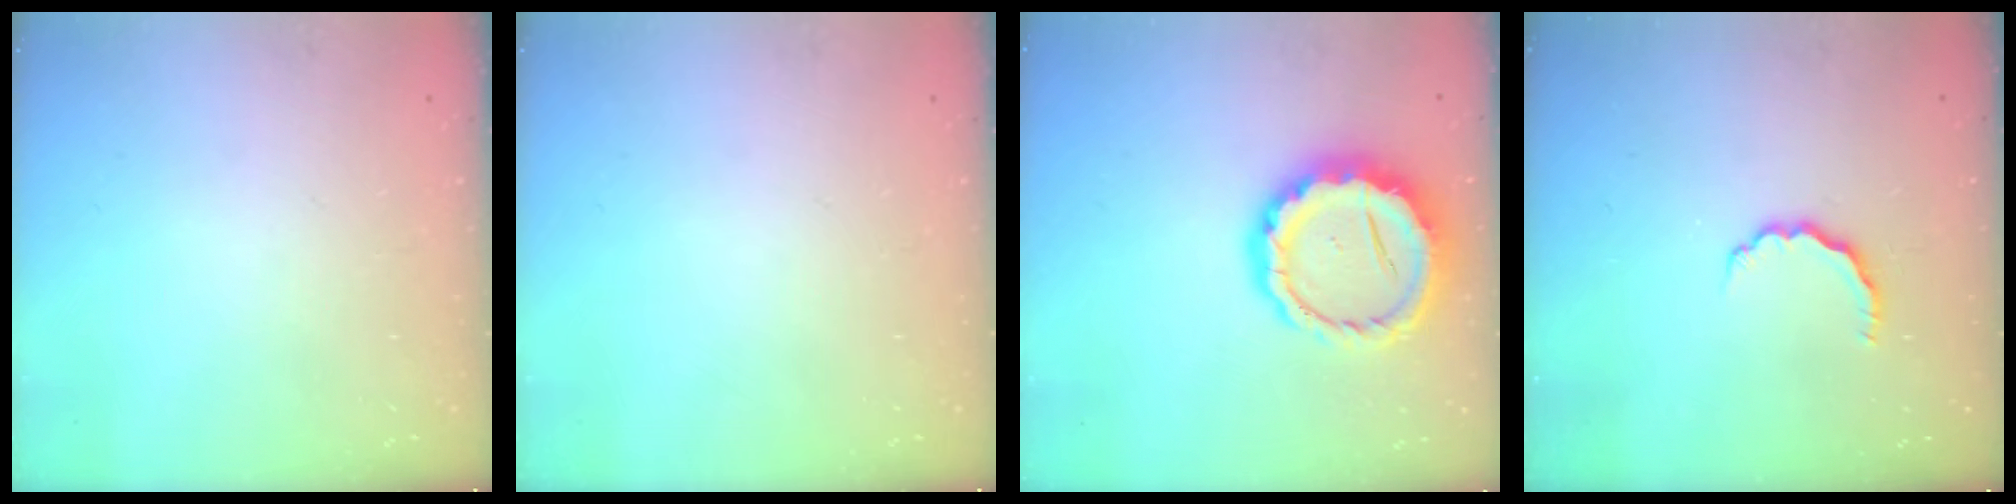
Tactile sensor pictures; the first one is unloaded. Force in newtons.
{"total": 0.0}
{"total": 13.9, "press": 13.6, "slide": 2.5}
{"total": 4.9, "press": 4.8, "slide": 1.0}